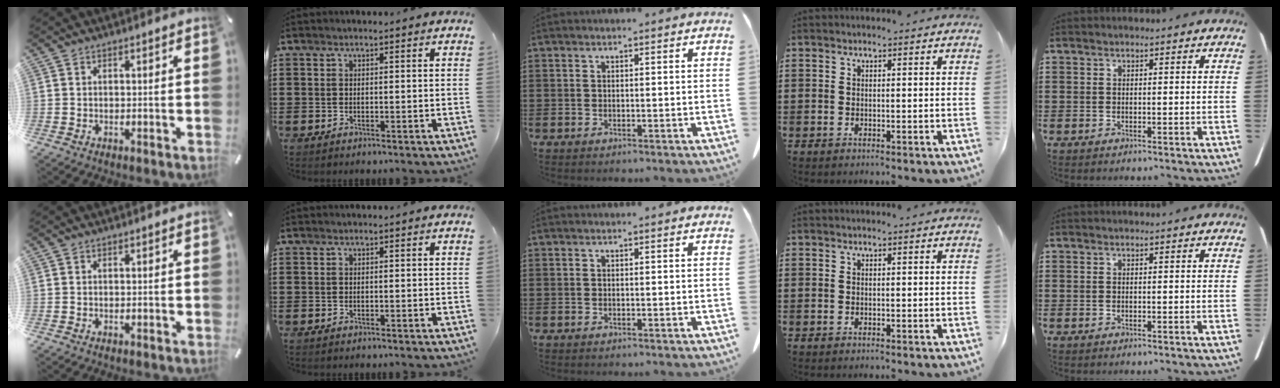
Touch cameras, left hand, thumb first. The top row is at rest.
{}